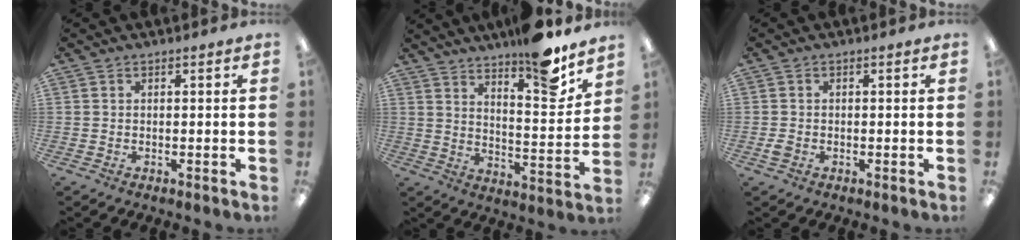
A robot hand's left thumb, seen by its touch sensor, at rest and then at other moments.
{"total": 12.6, "force": [10.6, 2.5, 6.2], "torque": [-0.074, -0.084, 0.179]}
{"total": 1.6, "force": [-0.6, 1.2, 0.8], "torque": [-0.015, 0.004, -0.012]}